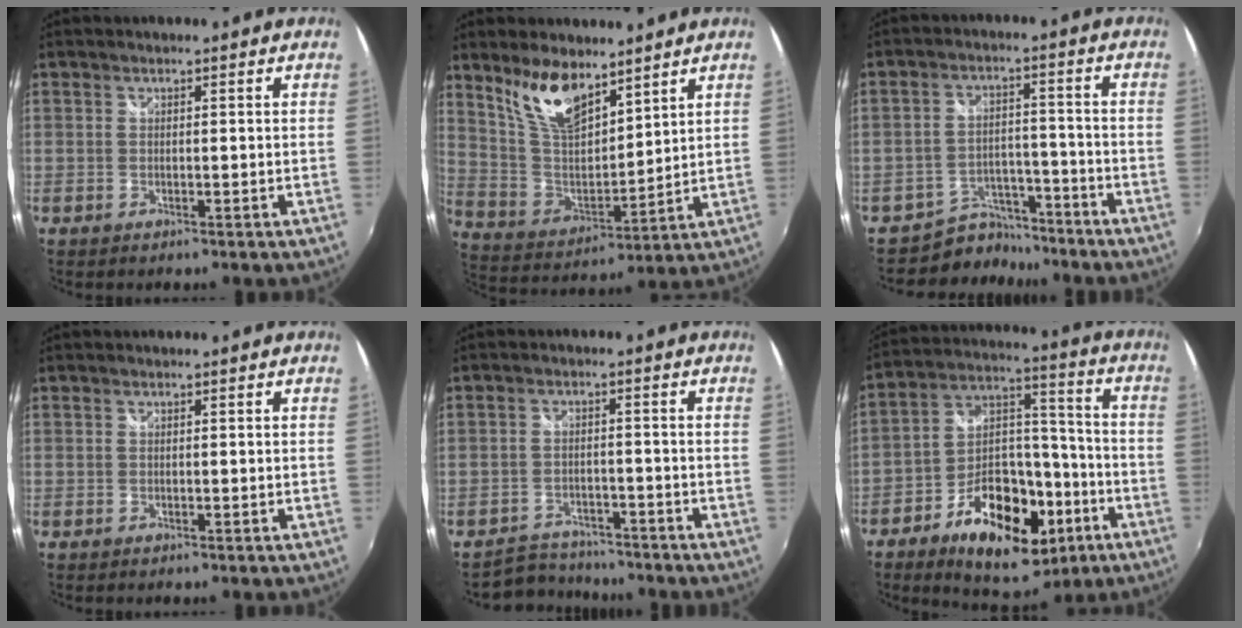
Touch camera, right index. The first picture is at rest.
{"total": 12.9, "force": [9.0, 5.2, 7.7], "torque": [-0.152, 0.002, 0.185]}
{"total": 7.1, "force": [-6.1, 3.4, -0.7], "torque": [0.002, 0.025, -0.099]}
{"total": 0.0}
{"total": 5.7, "force": [-5.0, 2.8, -0.4], "torque": [-0.010, 0.014, -0.081]}
{"total": 20.1, "force": [-9.6, 10.9, 13.9], "torque": [-0.240, 0.029, -0.139]}